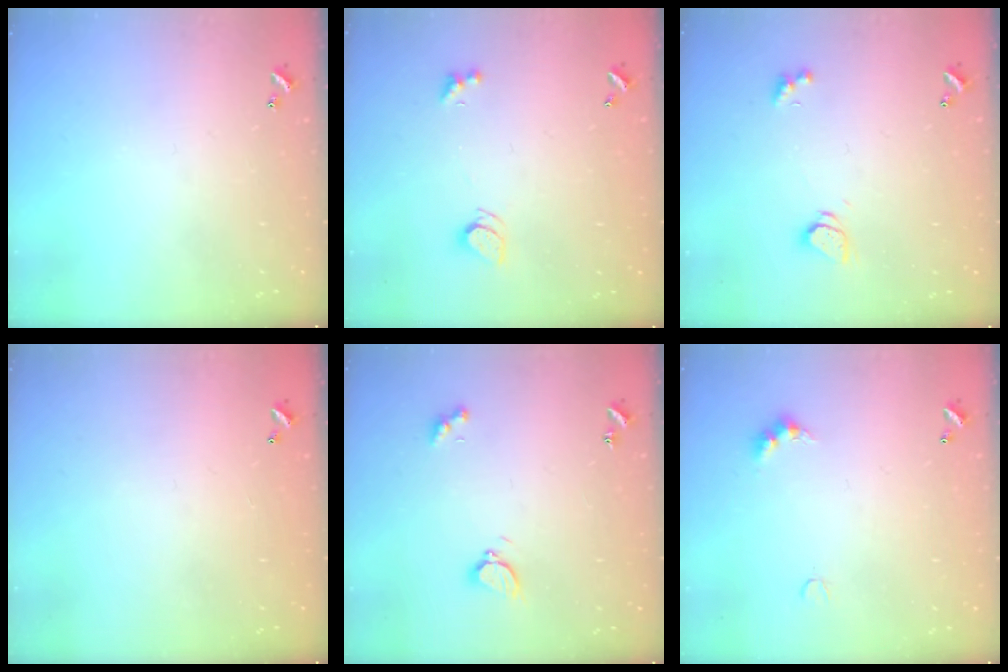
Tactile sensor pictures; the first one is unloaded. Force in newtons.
{"total": 2.5, "press": 2.5, "slide": 0.6}
{"total": 2.1, "press": 2.0, "slide": 0.6}
{"total": 2.8, "press": 2.8, "slide": 0.1}
{"total": 2.8, "press": 2.7, "slide": 0.6}
{"total": 2.9, "press": 2.8, "slide": 0.7}